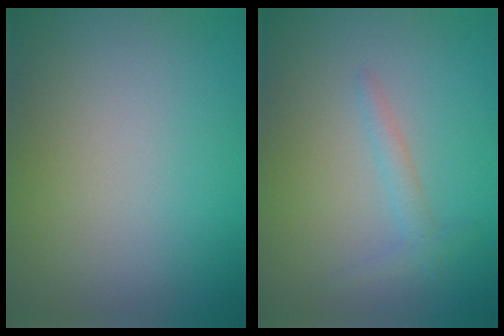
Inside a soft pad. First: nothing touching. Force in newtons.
{"total": 1.4, "press": 1.4, "slide": 0.1}